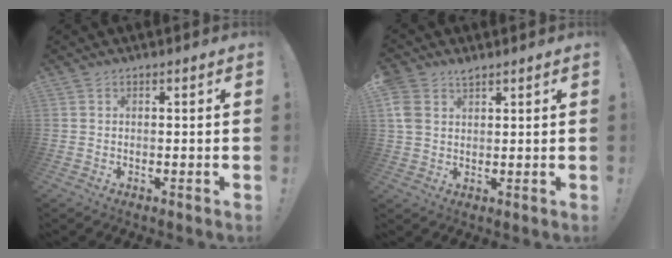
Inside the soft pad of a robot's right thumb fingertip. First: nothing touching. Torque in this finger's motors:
{"motor_torque": [0.01, 0.01, 0.22, 0.24, 0.01]}